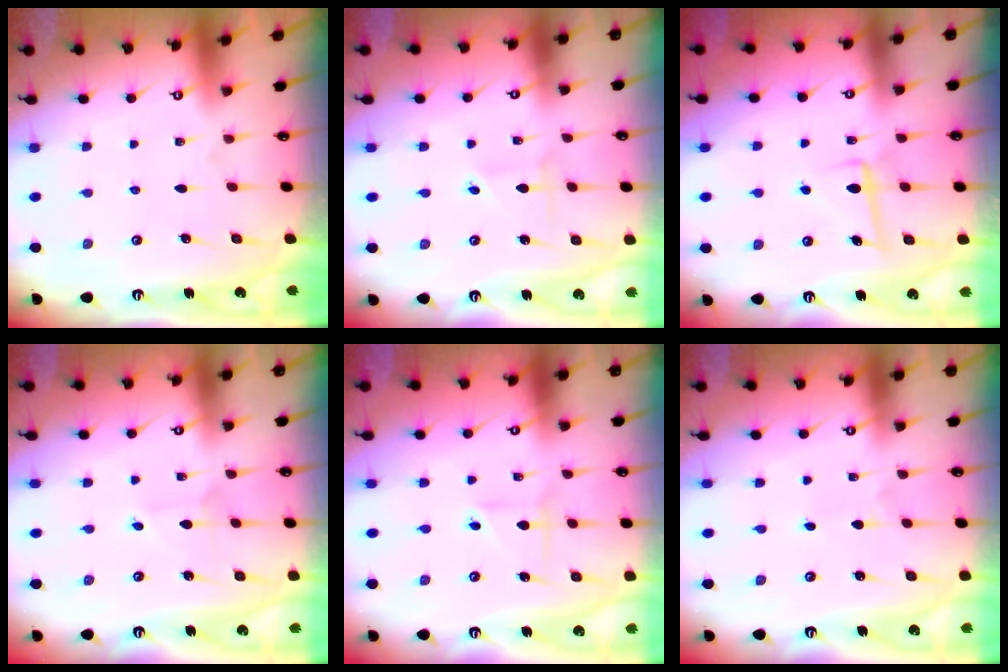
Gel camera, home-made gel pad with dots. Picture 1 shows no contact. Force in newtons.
{"total": 1.8, "press": 1.8, "slide": 0.1}
{"total": 6.7, "press": 6.6, "slide": 1.2}
{"total": 2.7, "press": 2.7, "slide": 0.2}
{"total": 2.2, "press": 2.1, "slide": 0.6}
{"total": 0.5, "press": 0.5, "slide": 0.1}